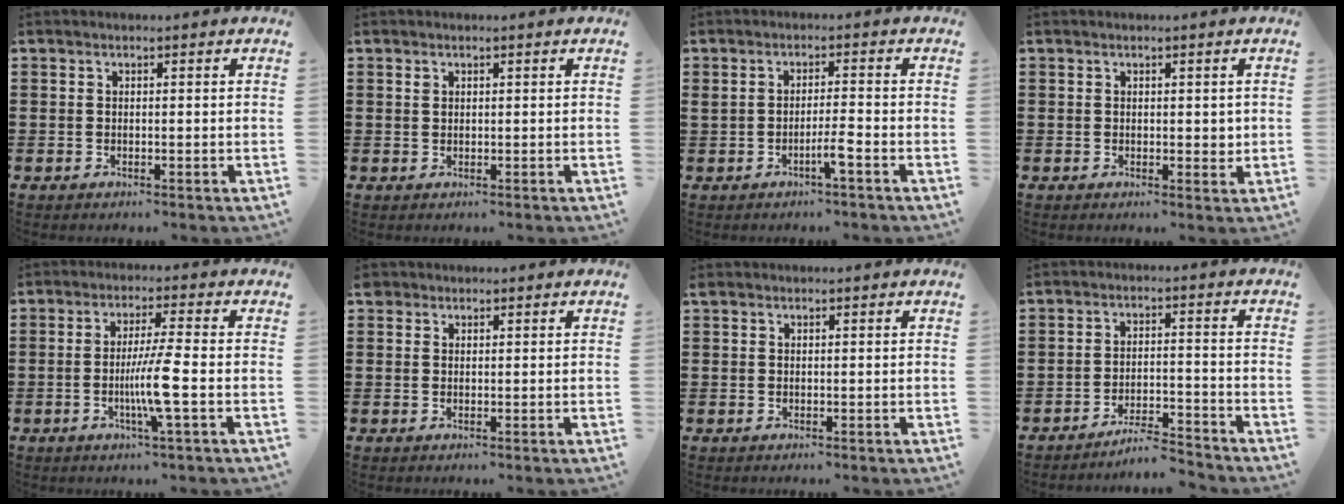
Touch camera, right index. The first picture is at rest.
{"total": 0.8, "force": [0.3, 0.6, 0.4], "torque": [-0.010, 0.003, 0.007]}
{"total": 3.1, "force": [-1.4, 0.0, 2.7], "torque": [-0.048, -0.002, -0.027]}
{"total": 1.8, "force": [0.3, 1.1, 1.4], "torque": [-0.019, 0.002, 0.004]}
{"total": 6.7, "force": [-1.6, -0.5, 6.5], "torque": [-0.124, -0.017, -0.034]}
{"total": 1.0, "force": [0.6, 0.7, 0.0], "torque": [-0.003, 0.003, 0.013]}
{"total": 0.0}
{"total": 4.6, "force": [-4.5, 0.2, 1.1], "torque": [-0.021, 0.001, -0.089]}